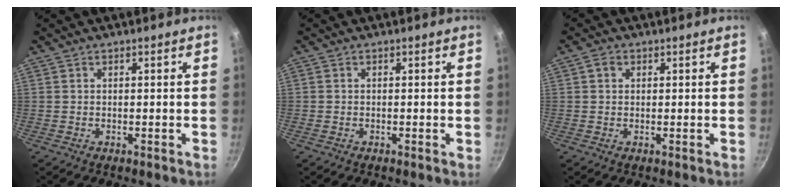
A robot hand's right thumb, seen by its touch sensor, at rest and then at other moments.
{"total": 0.0}
{"total": 1.7, "force": [0.6, 1.5, 0.6], "torque": [-0.006, 0.001, 0.007]}